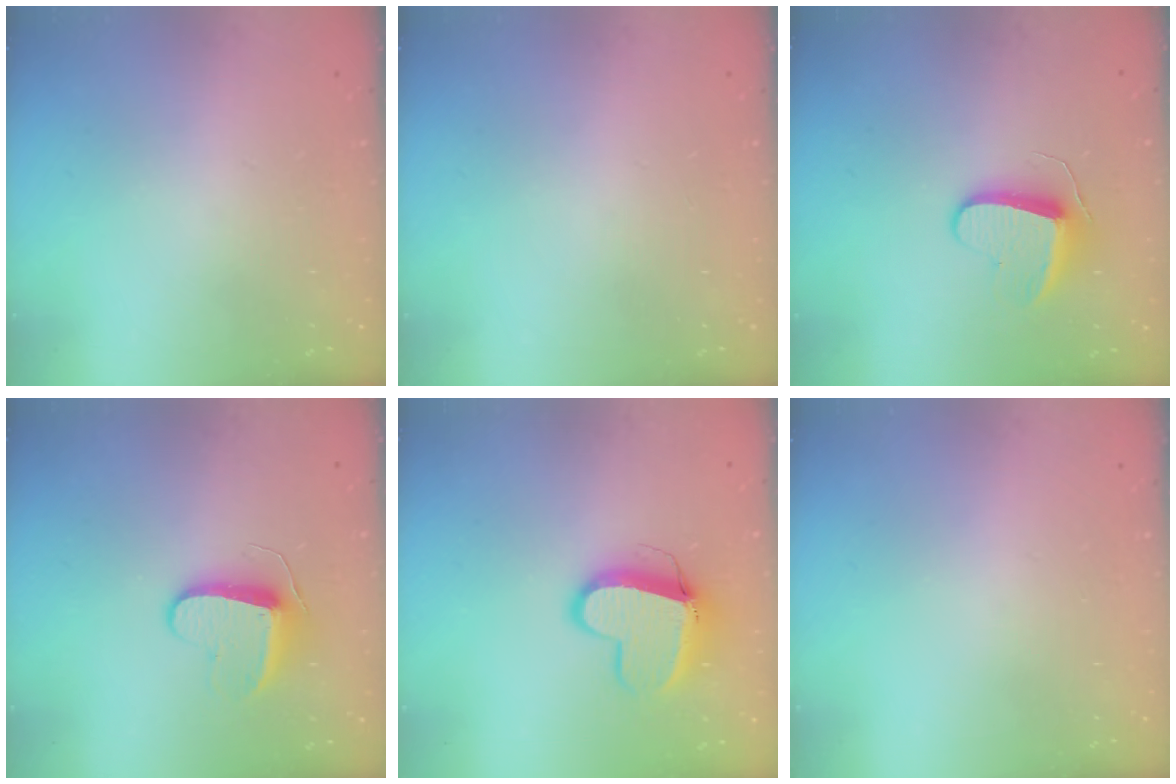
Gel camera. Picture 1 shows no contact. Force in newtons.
{"total": 0.0}
{"total": 9.5, "press": 9.5, "slide": 0.4}
{"total": 9.0, "press": 9.0, "slide": 0.3}
{"total": 11.6, "press": 11.6, "slide": 1.2}
{"total": 0.0}